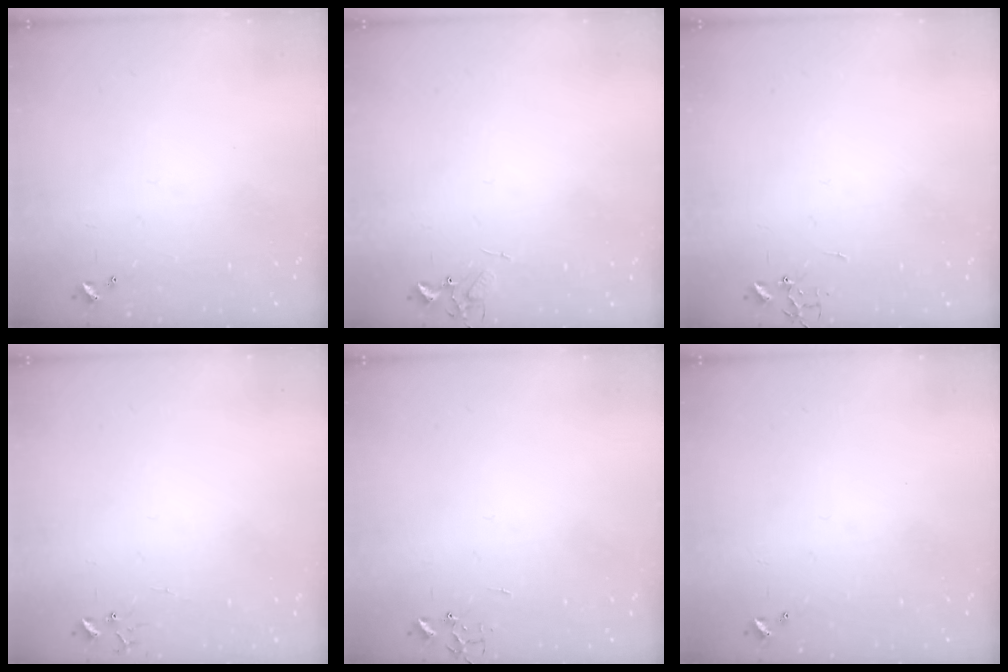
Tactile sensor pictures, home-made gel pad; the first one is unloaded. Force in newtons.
{"total": 5.9, "press": 5.9, "slide": 0.3}
{"total": 0.0}
{"total": 5.6, "press": 5.6, "slide": 0.4}
{"total": 0.0}
{"total": 0.0}